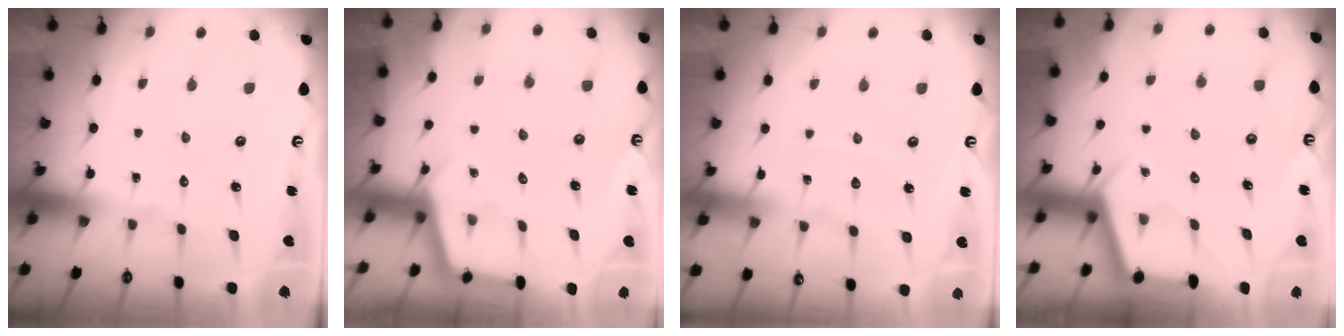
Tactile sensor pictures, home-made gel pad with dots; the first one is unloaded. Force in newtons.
{"total": 2.8, "press": 2.7, "slide": 0.3}
{"total": 2.9, "press": 2.9, "slide": 0.4}
{"total": 2.9, "press": 2.8, "slide": 0.4}